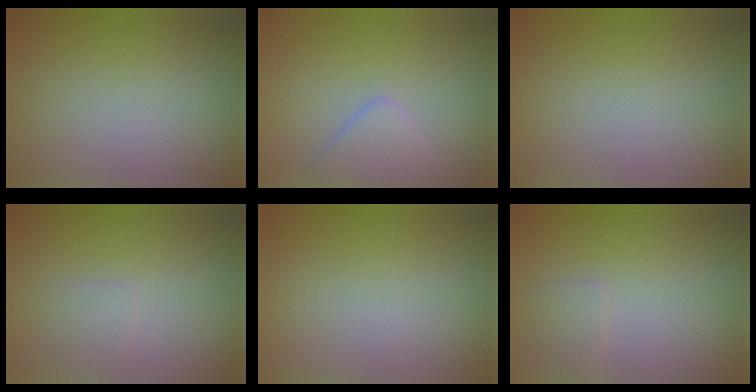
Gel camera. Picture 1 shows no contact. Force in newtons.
{"total": 2.1, "press": 2.1, "slide": 0.1}
{"total": 0.0}
{"total": 0.9, "press": 0.9, "slide": 0.0}
{"total": 0.0}
{"total": 1.0, "press": 1.0, "slide": 0.0}